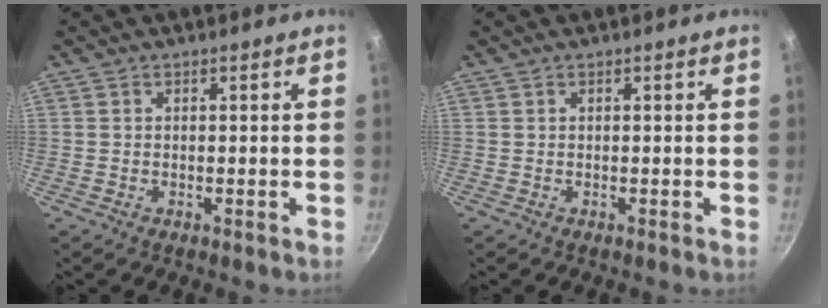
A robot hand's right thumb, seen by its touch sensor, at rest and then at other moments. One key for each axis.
{"total": 0.0}